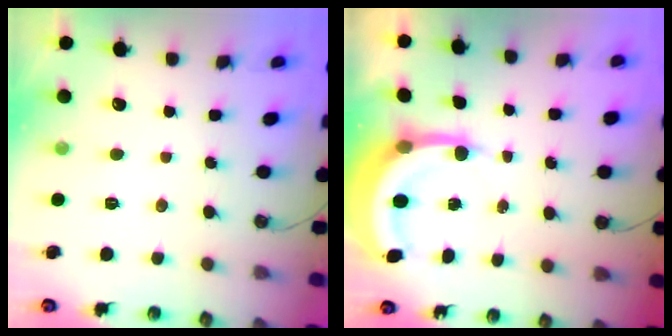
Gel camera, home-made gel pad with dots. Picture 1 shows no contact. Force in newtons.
{"total": 5.9, "press": 5.9, "slide": 0.8}